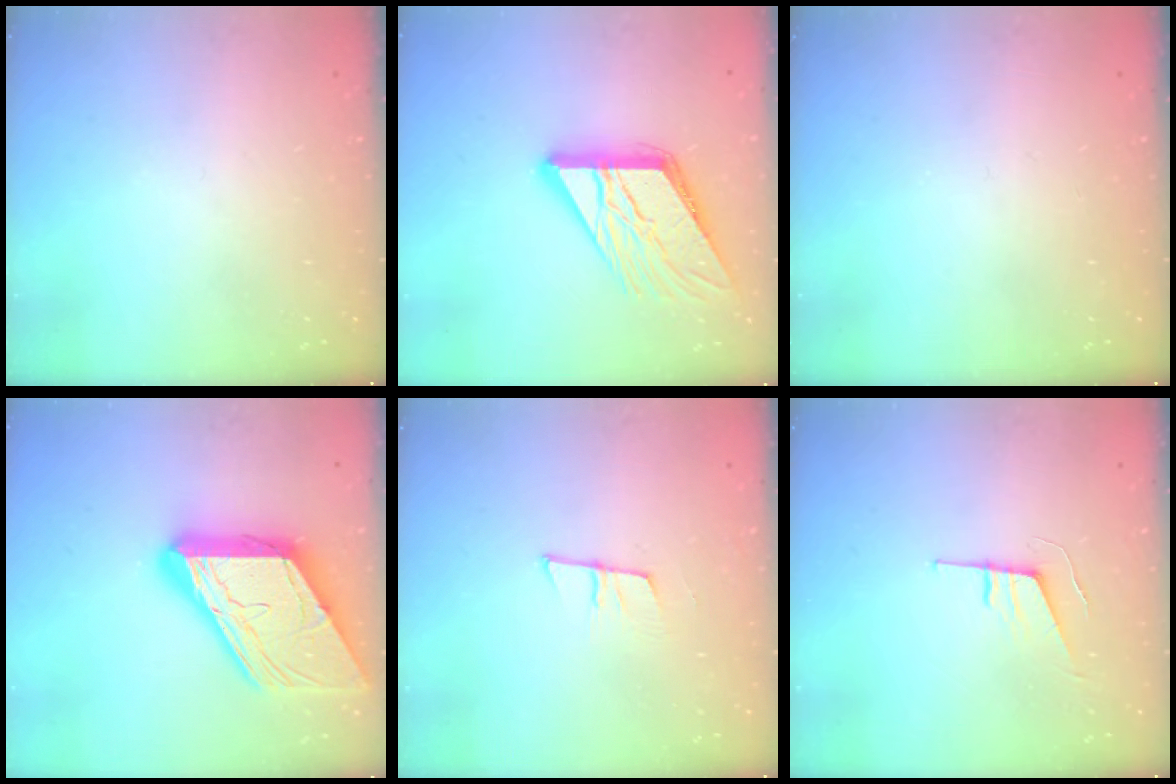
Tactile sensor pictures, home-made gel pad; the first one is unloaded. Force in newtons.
{"total": 16.2, "press": 16.1, "slide": 1.8}
{"total": 0.0}
{"total": 23.0, "press": 22.9, "slide": 2.4}
{"total": 6.9, "press": 6.3, "slide": 2.8}
{"total": 6.4, "press": 5.9, "slide": 2.5}